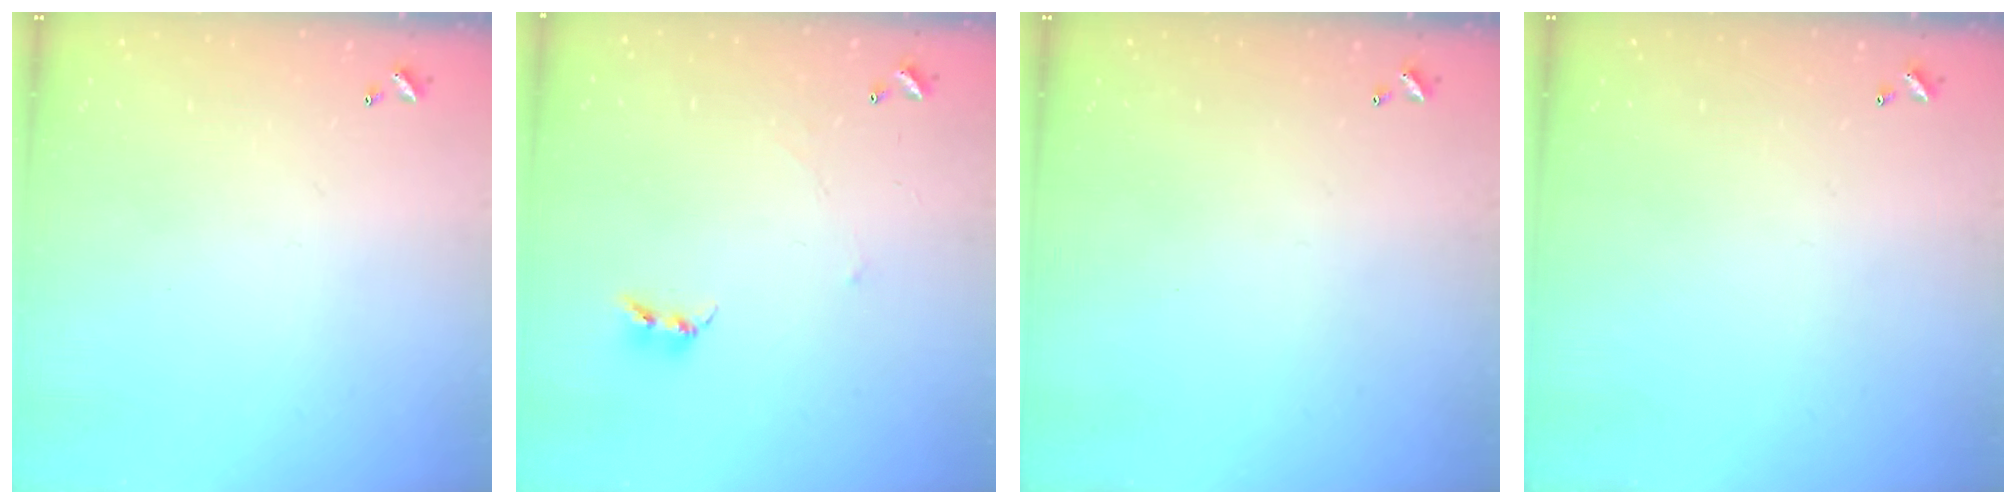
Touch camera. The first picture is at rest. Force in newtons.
{"total": 2.4, "press": 2.4, "slide": 0.4}
{"total": 0.0}
{"total": 0.0}